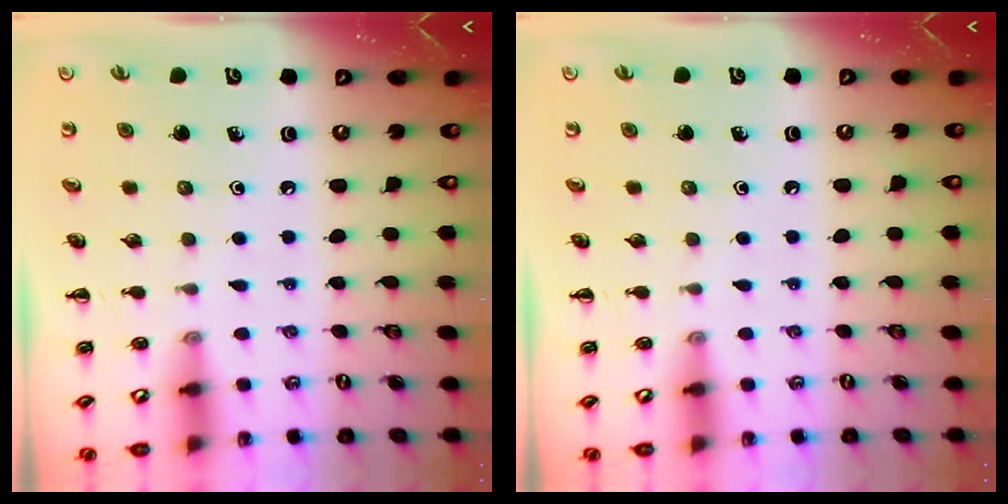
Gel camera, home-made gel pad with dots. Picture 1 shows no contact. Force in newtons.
{"total": 0.0}